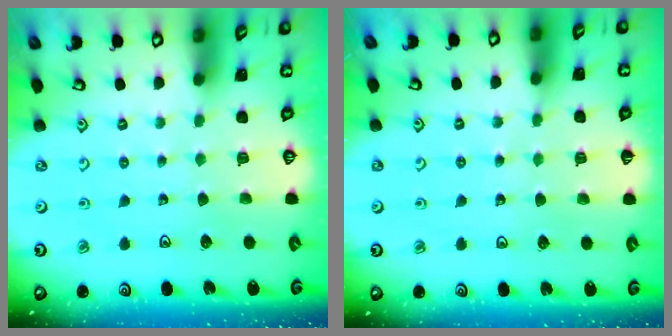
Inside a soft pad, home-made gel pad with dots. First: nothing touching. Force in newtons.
{"total": 3.4, "press": 3.4, "slide": 0.5}